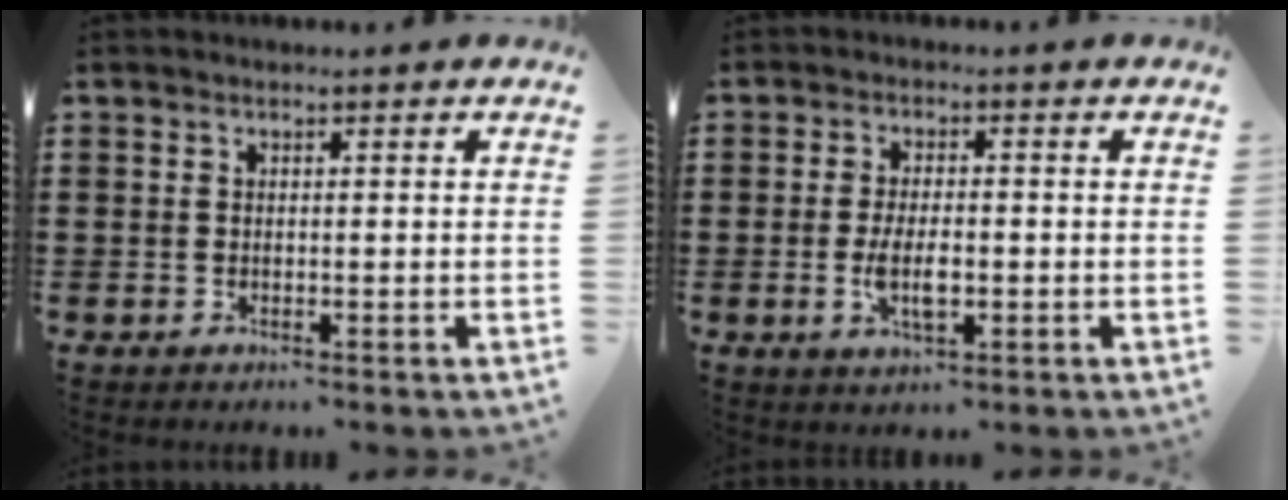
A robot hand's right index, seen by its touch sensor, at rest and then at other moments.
{"total": 5.4, "force": [-1.2, 2.1, 4.9], "torque": [-0.097, -0.001, -0.023]}